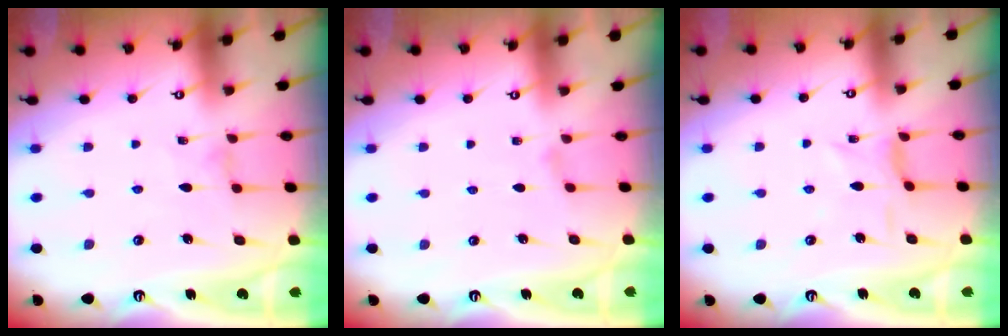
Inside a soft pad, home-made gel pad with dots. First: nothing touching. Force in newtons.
{"total": 1.2, "press": 1.1, "slide": 0.3}
{"total": 2.1, "press": 2.1, "slide": 0.6}